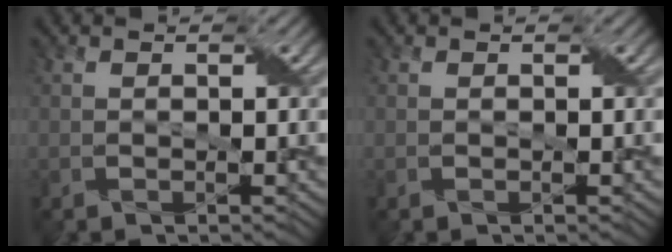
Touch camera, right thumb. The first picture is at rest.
{"total": 0.0}